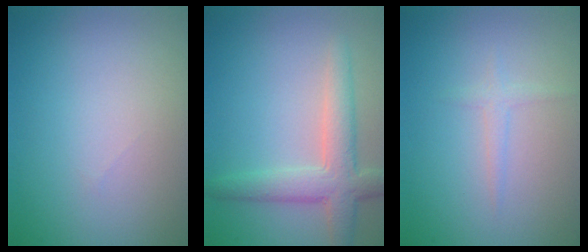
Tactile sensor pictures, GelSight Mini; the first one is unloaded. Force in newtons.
{"total": 4.4, "press": 4.4, "slide": 0.3}
{"total": 1.1, "press": 1.1, "slide": 0.0}